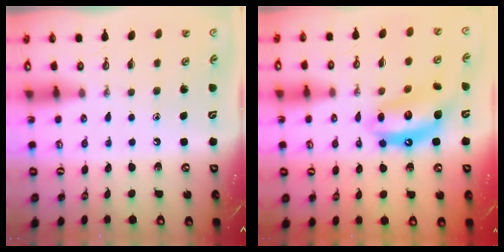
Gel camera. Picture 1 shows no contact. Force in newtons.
{"total": 12.1, "press": 12.0, "slide": 1.2}